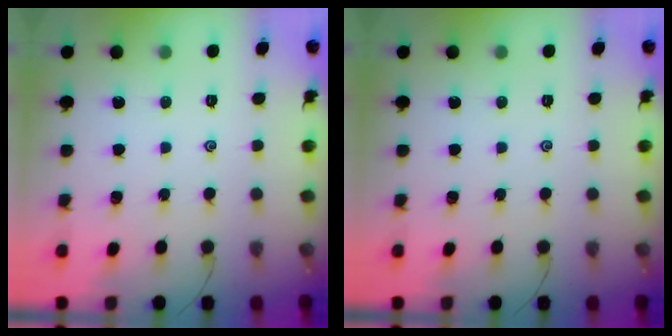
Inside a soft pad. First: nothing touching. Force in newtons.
{"total": 0.0}